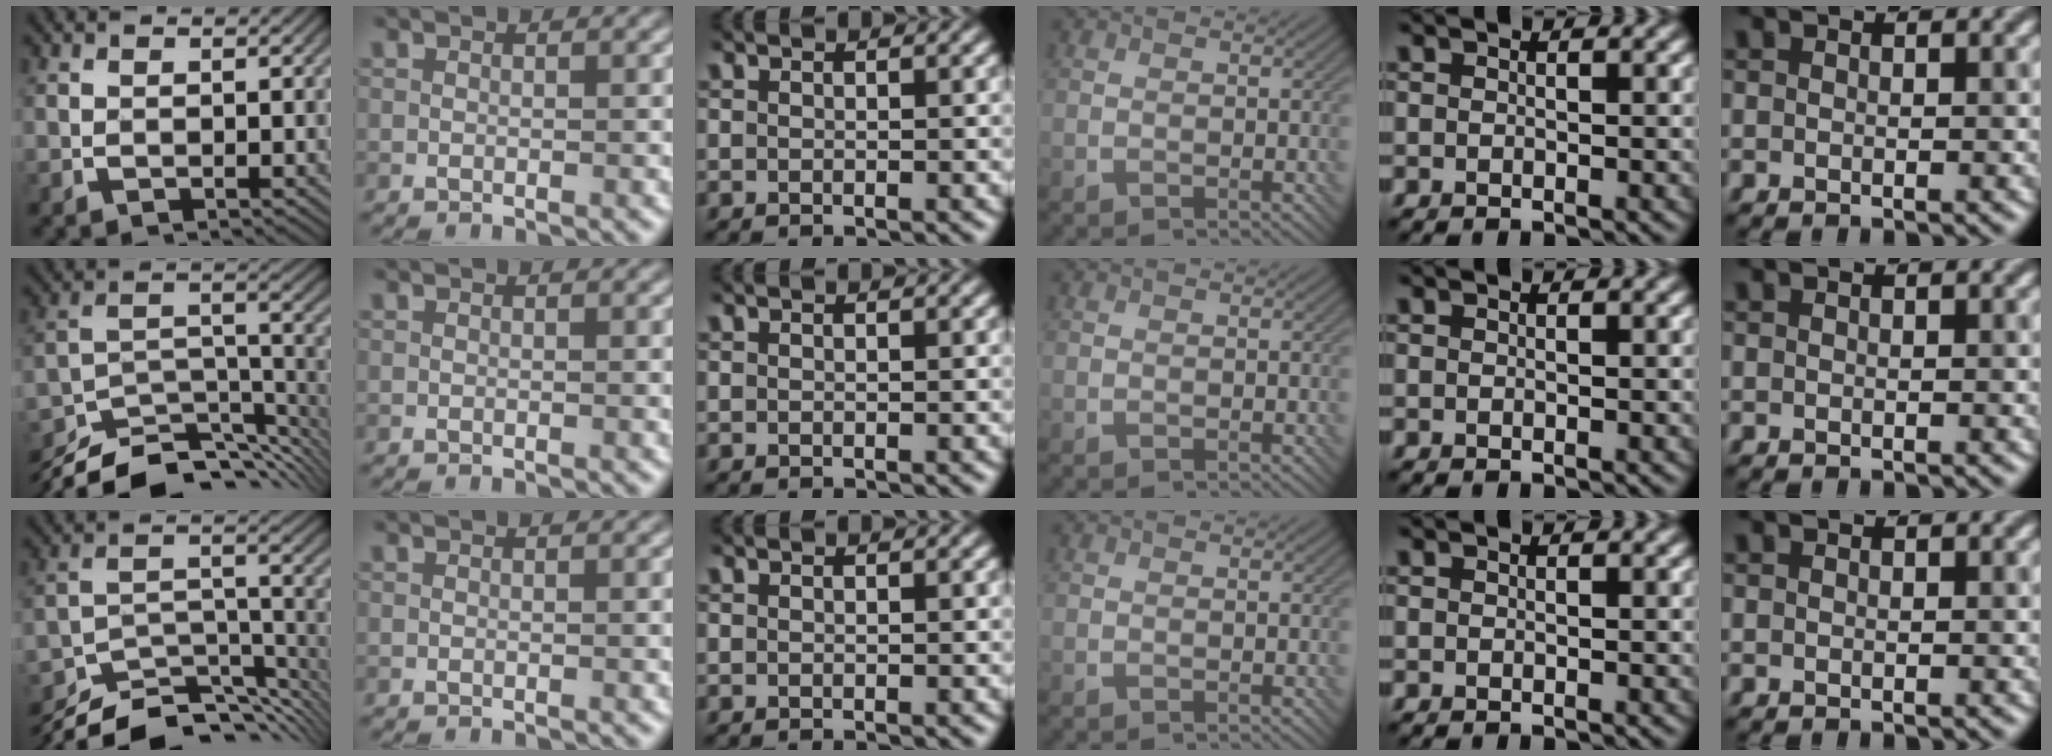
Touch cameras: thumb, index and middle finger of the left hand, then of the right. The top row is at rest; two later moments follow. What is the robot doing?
{"motion": "insert", "object": "bottle cap"}